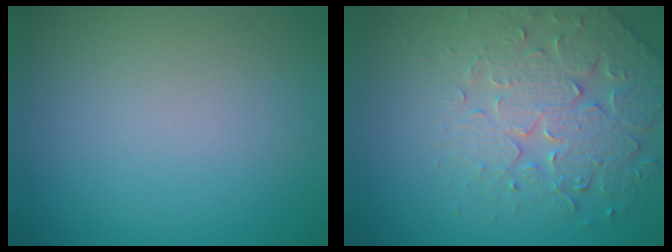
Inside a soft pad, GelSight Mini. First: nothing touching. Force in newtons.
{"total": 4.5, "press": 4.4, "slide": 0.9}